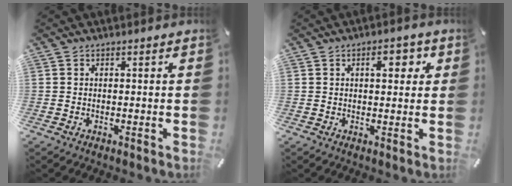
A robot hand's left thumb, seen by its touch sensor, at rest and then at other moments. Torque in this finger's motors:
{"motor_torque": [0.86, 0.92, 0.34, -0.49, 0.12]}